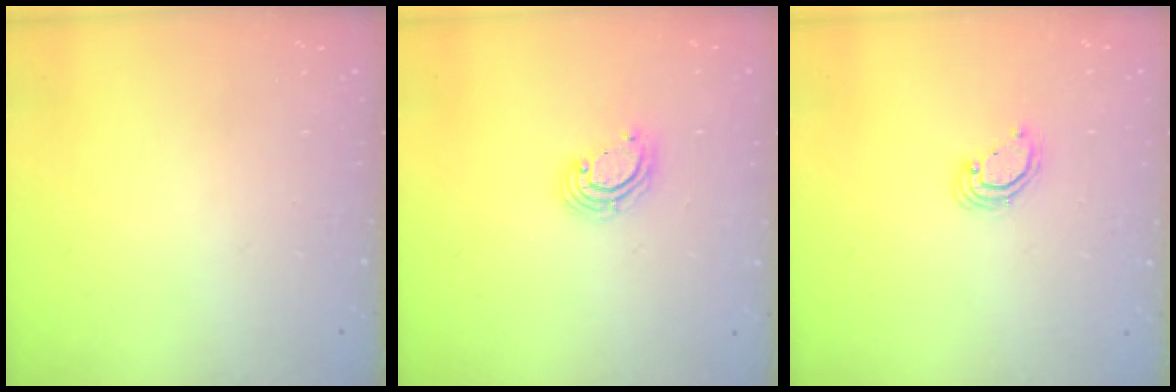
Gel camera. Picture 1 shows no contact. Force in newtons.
{"total": 3.6, "press": 3.6, "slide": 0.2}
{"total": 3.6, "press": 3.6, "slide": 0.3}